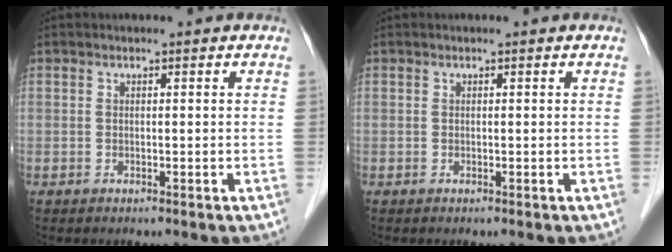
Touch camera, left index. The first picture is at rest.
{"total": 0.0}